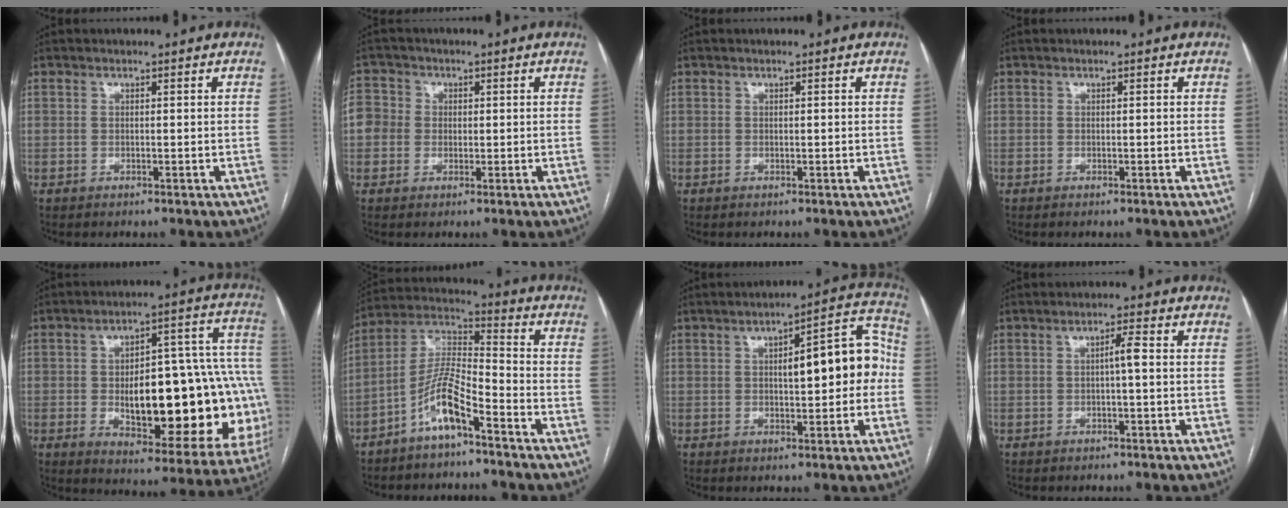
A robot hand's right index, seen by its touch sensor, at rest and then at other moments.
{"total": 5.7, "force": [0.1, 5.5, 1.2], "torque": [-0.030, 0.021, -0.002]}
{"total": 0.0}
{"total": 0.0}
{"total": 28.3, "force": [-3.4, 9.3, 26.5], "torque": [-0.284, 0.037, -0.021]}
{"total": 9.5, "force": [-5.7, 1.9, 7.3], "torque": [-0.165, 0.009, -0.114]}
{"total": 11.4, "force": [0.6, 3.6, 10.8], "torque": [-0.136, 0.044, 0.010]}
{"total": 2.2, "force": [0.0, 0.2, 2.2], "torque": [-0.035, 0.005, 0.000]}